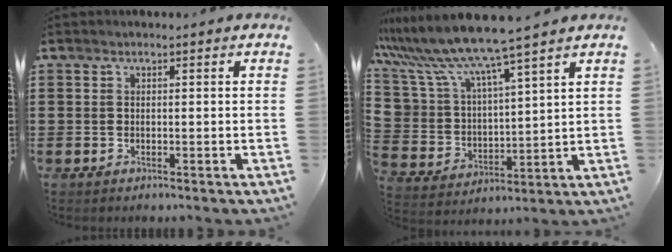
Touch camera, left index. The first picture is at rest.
{"total": 8.8, "force": [7.8, 1.0, 4.0], "torque": [-0.112, -0.048, 0.133]}